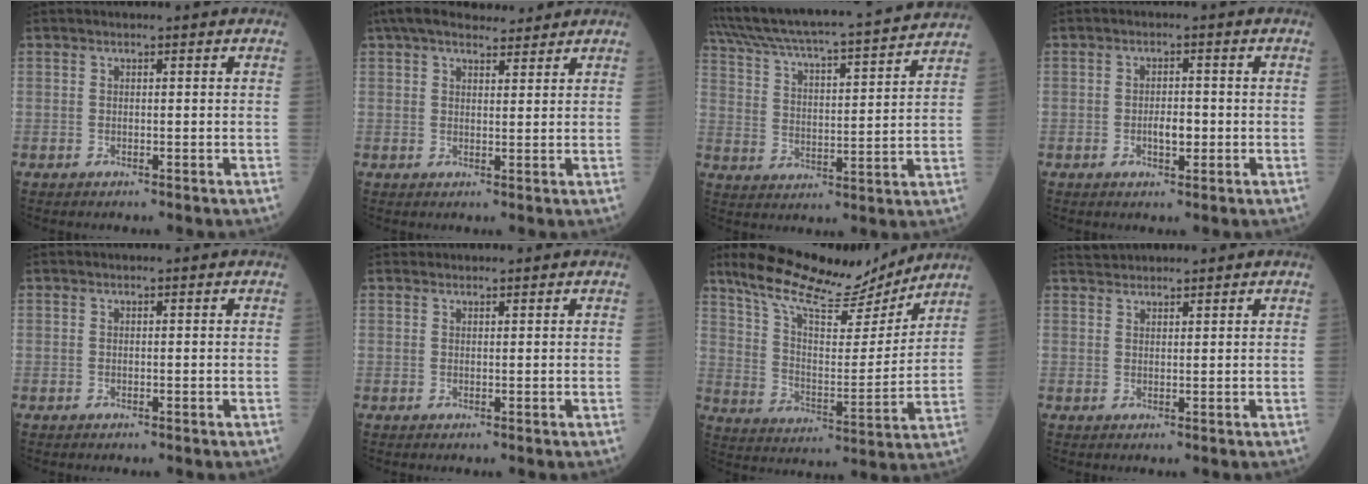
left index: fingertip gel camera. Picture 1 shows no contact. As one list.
[{"total": 10.0, "force": [8.6, 2.7, 4.2], "torque": [-0.059, 0.033, 0.130]}, {"total": 20.7, "force": [19.1, 0.6, 8.1], "torque": [-0.141, -0.004, 0.281]}, {"total": 2.7, "force": [-0.8, 1.1, 2.3], "torque": [-0.036, 0.001, -0.011]}, {"total": 0.0}, {"total": 1.5, "force": [1.4, 0.4, 0.1], "torque": [0.002, 0.015, 0.025]}, {"total": 16.9, "force": [15.0, 3.5, 7.1], "torque": [-0.125, -0.002, 0.246]}, {"total": 3.9, "force": [3.8, 0.5, 0.8], "torque": [-0.009, 0.034, 0.070]}]